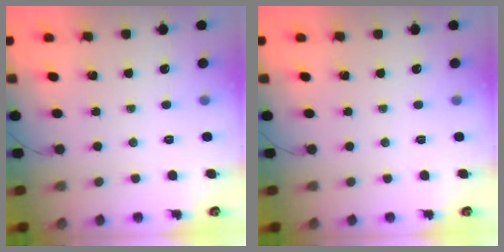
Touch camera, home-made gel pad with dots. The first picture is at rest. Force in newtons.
{"total": 0.0}